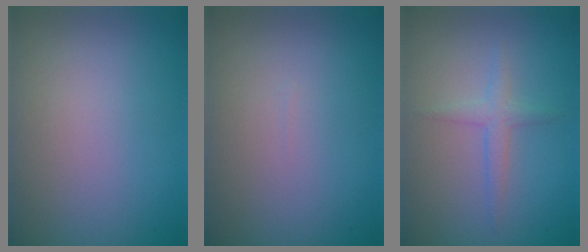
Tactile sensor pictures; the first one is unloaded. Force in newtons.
{"total": 0.0}
{"total": 1.6, "press": 1.6, "slide": 0.1}